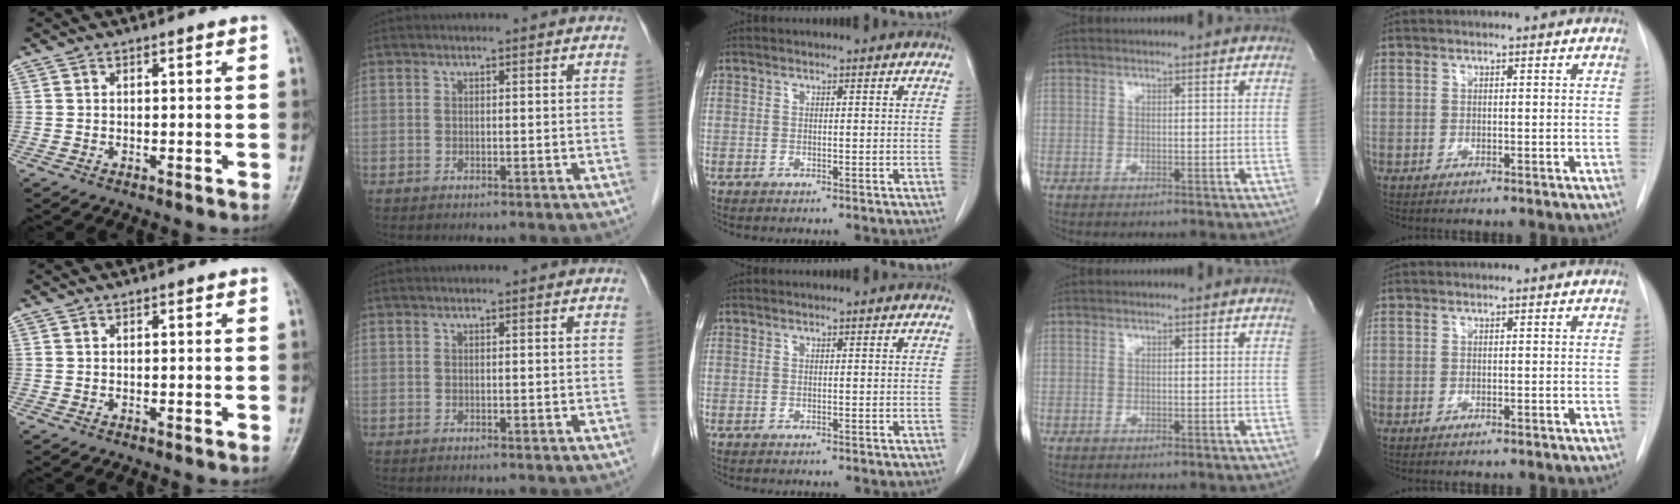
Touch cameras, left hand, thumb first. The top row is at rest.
{}